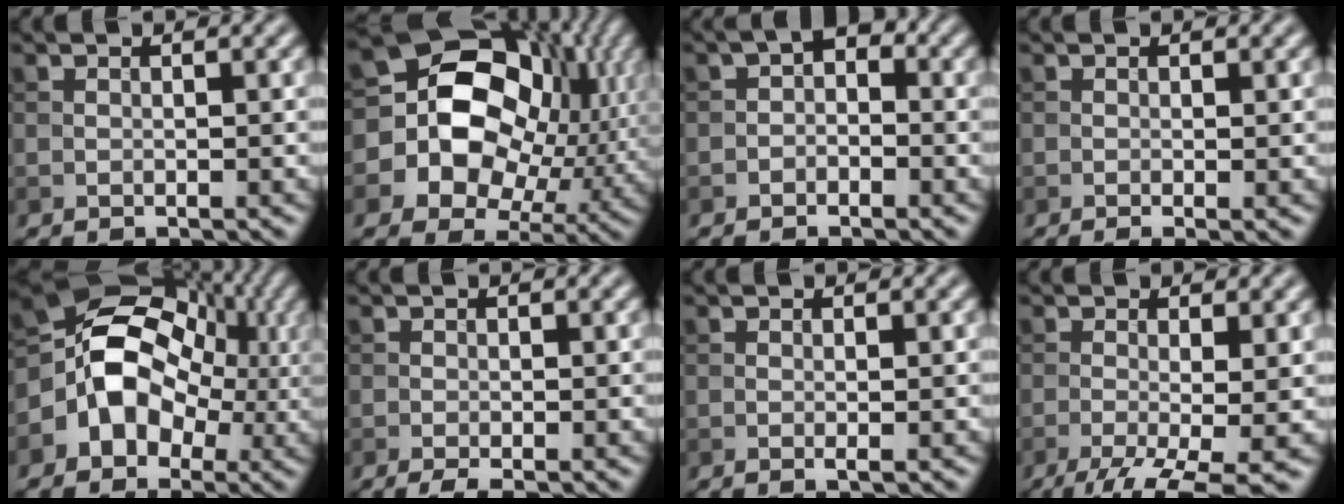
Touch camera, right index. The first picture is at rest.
{"total": 16.8, "force": [2.3, 13.6, 9.5], "torque": [-0.189, 0.010, 0.049]}
{"total": 2.0, "force": [-0.7, 1.4, 1.3], "torque": [-0.013, 0.006, -0.018]}
{"total": 1.5, "force": [-0.3, 0.4, 1.4], "torque": [-0.019, -0.008, -0.007]}
{"total": 9.5, "force": [-0.9, 7.5, 5.8], "torque": [-0.080, 0.013, -0.037]}
{"total": 1.6, "force": [-0.9, 0.5, 1.2], "torque": [-0.022, -0.003, -0.017]}
{"total": 0.7, "force": [-0.1, 0.1, 0.7], "torque": [-0.011, -0.004, -0.002]}
{"total": 7.4, "force": [-3.2, 2.1, 6.3], "torque": [-0.110, -0.017, -0.047]}